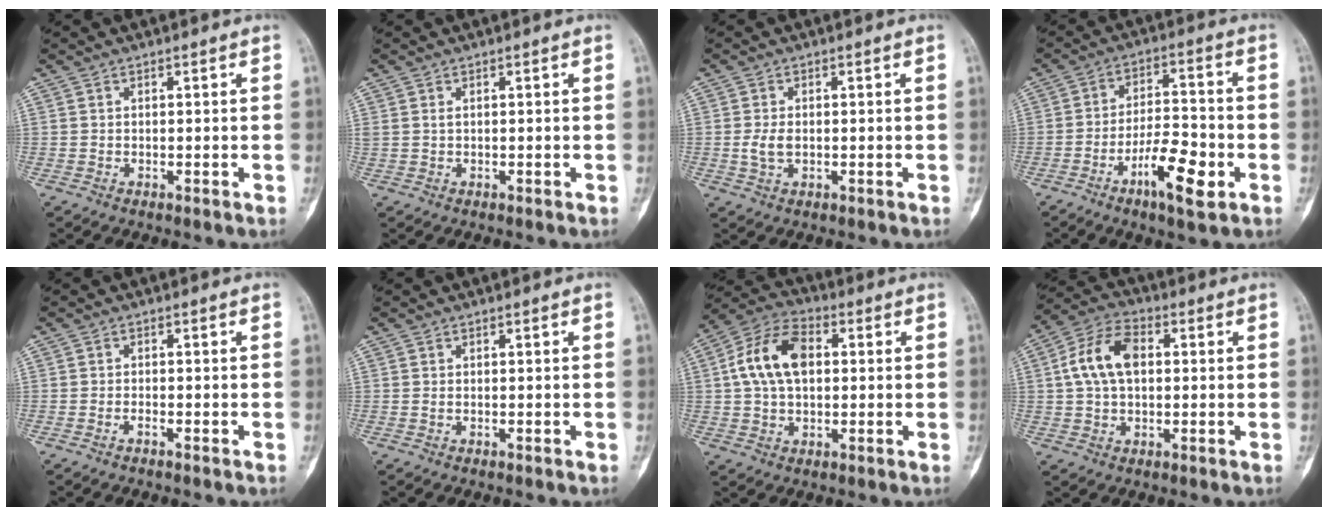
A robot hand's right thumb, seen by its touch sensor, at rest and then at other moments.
{"total": 0.7, "force": [0.4, 0.3, 0.5], "torque": [-0.013, 0.004, 0.011]}
{"total": 3.1, "force": [-0.2, 1.9, 2.4], "torque": [-0.054, -0.001, -0.004]}
{"total": 11.1, "force": [-4.8, 3.5, 9.4], "torque": [-0.156, 0.024, -0.079]}
{"total": 0.8, "force": [-0.6, 0.2, 0.4], "torque": [-0.012, 0.006, -0.010]}
{"total": 0.0}
{"total": 12.3, "force": [1.7, 7.8, 9.3], "torque": [-0.170, 0.025, 0.024]}
{"total": 10.4, "force": [1.4, 6.6, 7.9], "torque": [-0.152, 0.024, 0.022]}